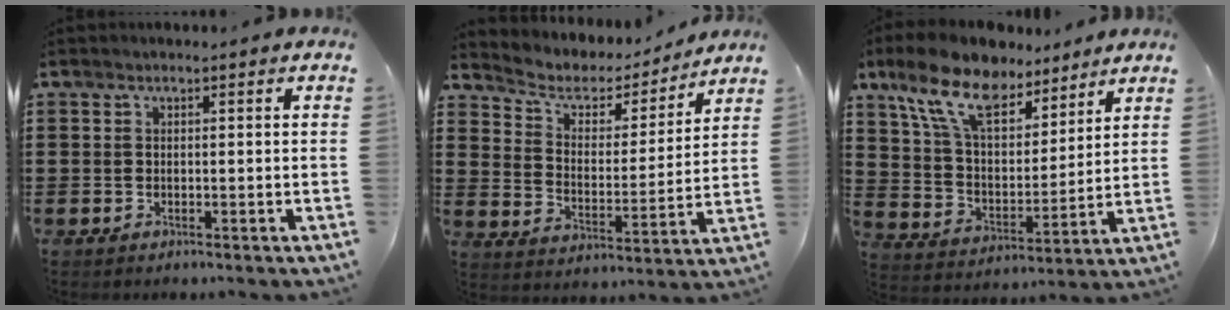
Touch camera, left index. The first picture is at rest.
{"total": 4.9, "force": [4.0, 2.4, 1.5], "torque": [-0.058, -0.021, 0.063]}
{"total": 11.9, "force": [8.9, 4.5, 6.4], "torque": [-0.160, -0.025, 0.162]}